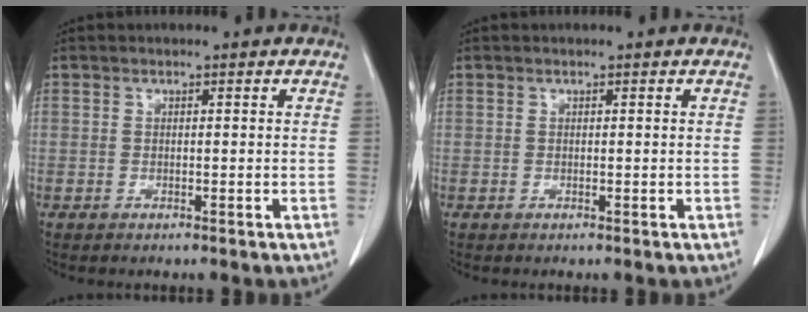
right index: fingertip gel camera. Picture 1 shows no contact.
{"total": 0.0}